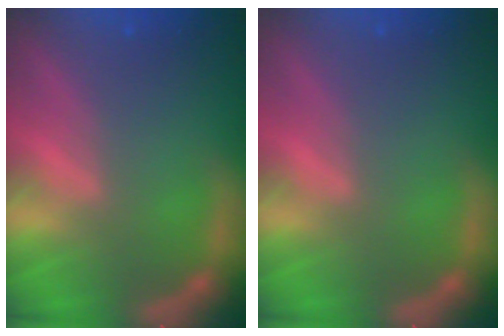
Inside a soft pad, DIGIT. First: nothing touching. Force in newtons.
{"total": 0.0}